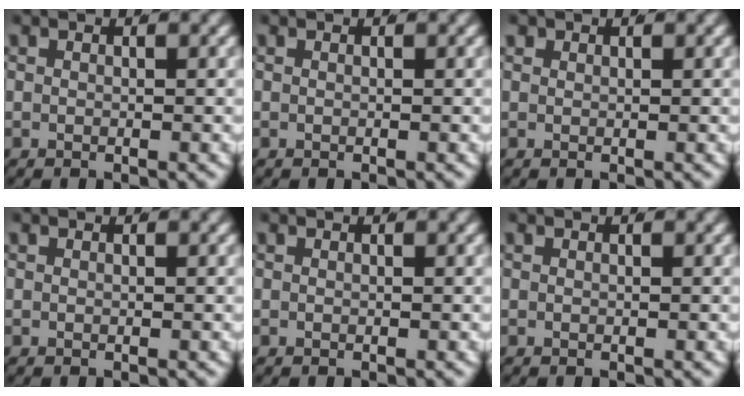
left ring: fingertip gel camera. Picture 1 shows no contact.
{"total": 0.0}
{"total": 0.5, "force": [0.4, 0.3, 0.2], "torque": [-0.008, -0.008, 0.015]}
{"total": 0.0}
{"total": 0.0}
{"total": 0.0}